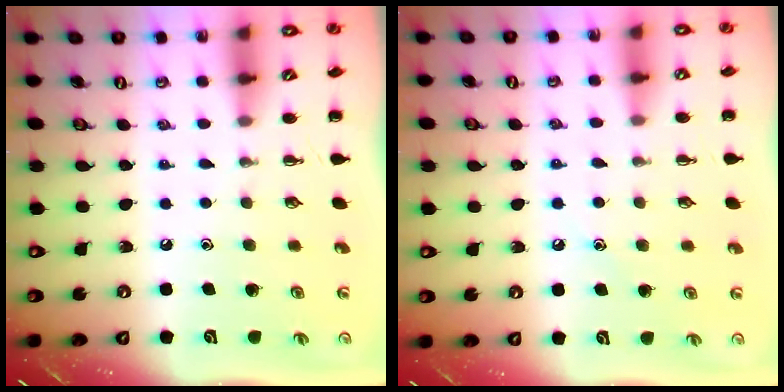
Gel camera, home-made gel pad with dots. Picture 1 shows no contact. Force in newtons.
{"total": 7.9, "press": 7.5, "slide": 2.3}